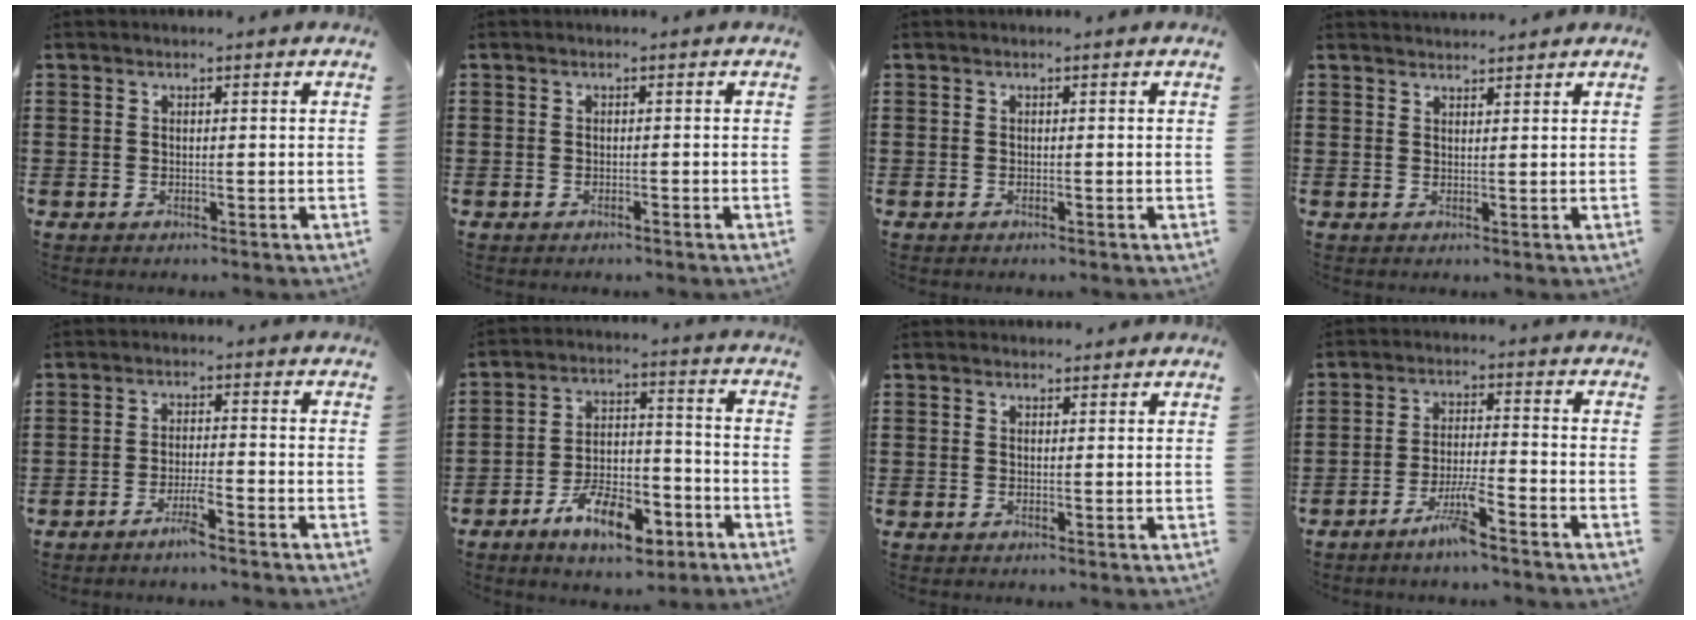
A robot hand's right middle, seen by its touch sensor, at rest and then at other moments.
{"total": 0.5, "force": [-0.5, 0.0, 0.2], "torque": [-0.008, -0.004, -0.008]}
{"total": 0.0}
{"total": 1.7, "force": [1.6, 0.1, 0.0], "torque": [-0.003, 0.004, 0.032]}
{"total": 3.5, "force": [-2.5, 0.1, 2.4], "torque": [-0.053, -0.002, -0.050]}
{"total": 10.7, "force": [-6.9, 4.1, 7.0], "torque": [-0.127, 0.016, -0.123]}
{"total": 0.9, "force": [0.8, 0.3, -0.1], "torque": [0.008, -0.002, 0.014]}
{"total": 5.6, "force": [-4.1, 0.2, 3.8], "torque": [-0.089, -0.014, -0.080]}